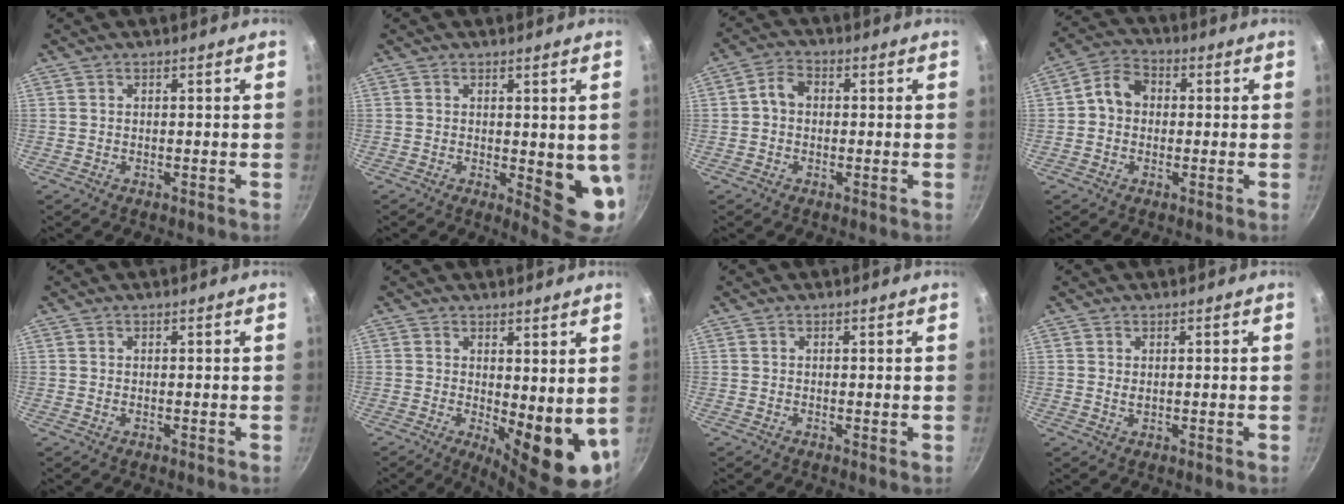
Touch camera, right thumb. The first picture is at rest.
{"total": 8.1, "force": [0.1, 3.1, 7.6], "torque": [-0.078, -0.019, 0.006]}
{"total": 4.2, "force": [0.0, 3.3, 2.6], "torque": [-0.038, 0.014, -0.010]}
{"total": 6.8, "force": [0.4, 5.6, 3.9], "torque": [-0.044, 0.019, -0.011]}
{"total": 0.0}
{"total": 11.5, "force": [0.8, 4.8, 10.4], "torque": [-0.110, -0.025, 0.023]}
{"total": 0.5, "force": [0.3, 0.3, 0.4], "torque": [-0.006, -0.002, 0.003]}
{"total": 1.1, "force": [0.6, 0.6, 0.7], "torque": [-0.010, -0.007, 0.008]}